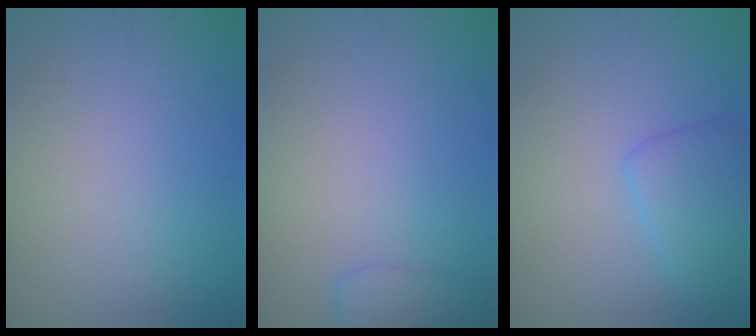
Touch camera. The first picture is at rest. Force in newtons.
{"total": 2.3, "press": 2.3, "slide": 0.2}
{"total": 2.6, "press": 2.6, "slide": 0.1}